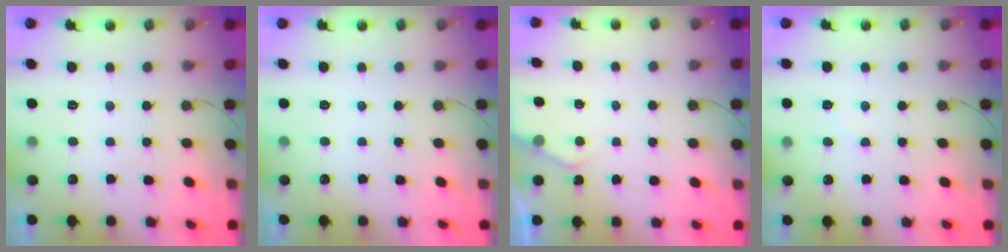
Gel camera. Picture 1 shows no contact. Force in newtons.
{"total": 0.0}
{"total": 3.8, "press": 3.8, "slide": 0.6}
{"total": 6.8, "press": 6.8, "slide": 0.6}